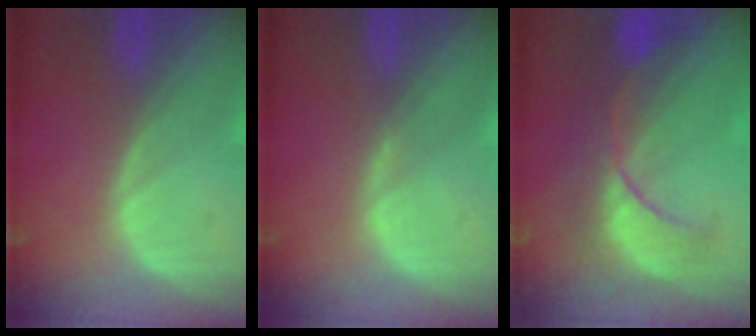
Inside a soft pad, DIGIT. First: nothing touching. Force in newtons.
{"total": 0.7, "press": 0.7, "slide": 0.2}
{"total": 8.4, "press": 8.3, "slide": 1.3}